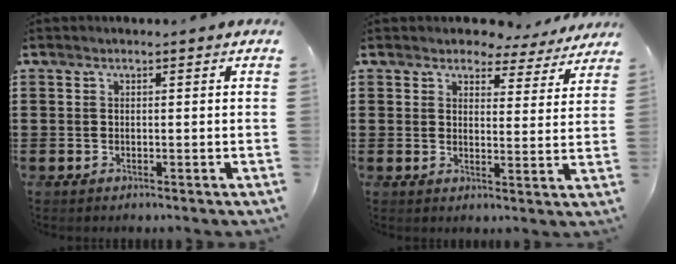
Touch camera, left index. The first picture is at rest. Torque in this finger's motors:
{"motor_torque": [2.14, 0.00, 0.16, 0.01]}